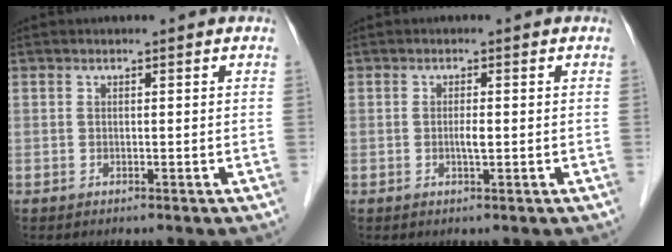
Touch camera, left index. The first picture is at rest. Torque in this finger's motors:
{"motor_torque": [0.28, 0.21, 0.03, 0.00]}